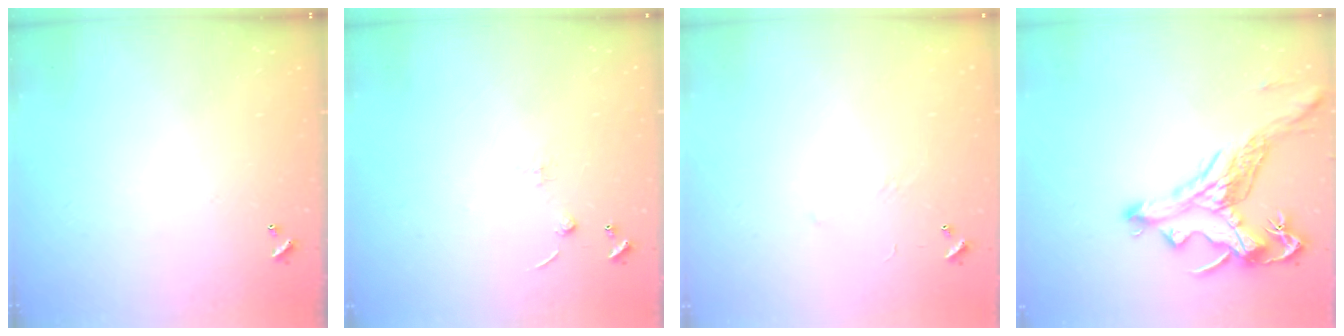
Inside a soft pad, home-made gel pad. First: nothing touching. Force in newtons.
{"total": 1.5, "press": 1.4, "slide": 0.5}
{"total": 5.2, "press": 5.1, "slide": 1.0}
{"total": 3.3, "press": 2.9, "slide": 1.6}